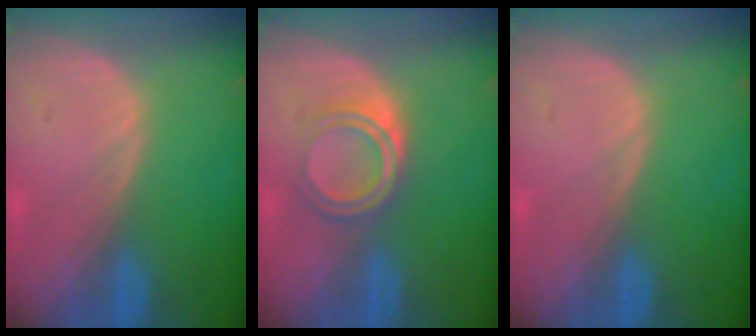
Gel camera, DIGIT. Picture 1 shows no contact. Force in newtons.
{"total": 4.4, "press": 4.2, "slide": 1.5}
{"total": 0.0}